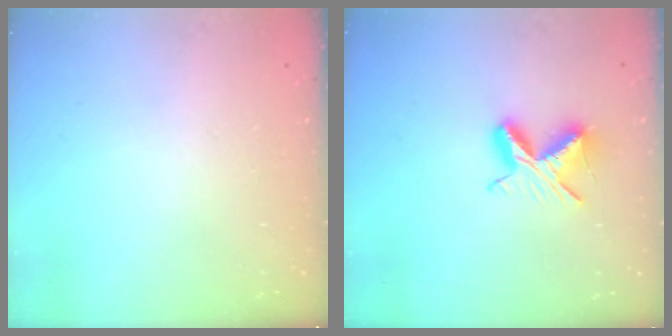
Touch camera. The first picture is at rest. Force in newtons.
{"total": 8.5, "press": 8.5, "slide": 0.4}